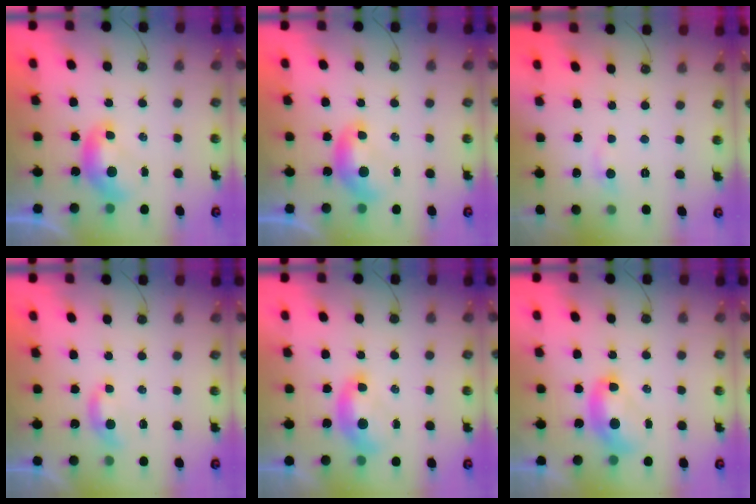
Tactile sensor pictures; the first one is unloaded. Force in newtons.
{"total": 0.0}
{"total": 1.1, "press": 0.8, "slide": 0.8}
{"total": 1.9, "press": 1.9, "slide": 0.5}
{"total": 1.5, "press": 1.4, "slide": 0.6}
{"total": 2.7, "press": 2.7, "slide": 0.1}